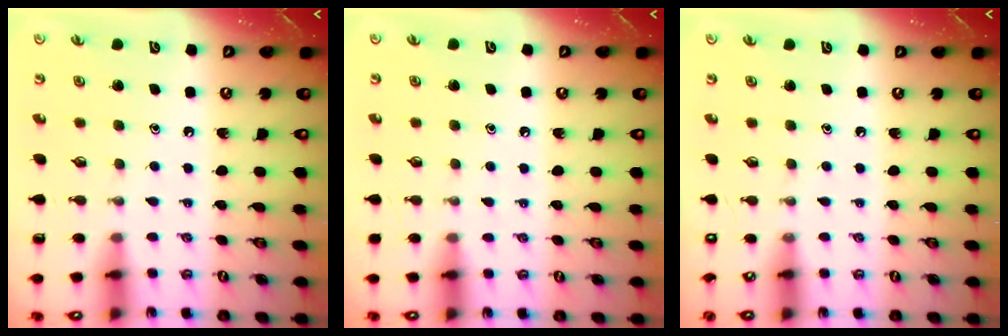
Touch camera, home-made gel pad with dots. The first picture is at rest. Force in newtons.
{"total": 3.3, "press": 3.2, "slide": 0.5}
{"total": 0.0}